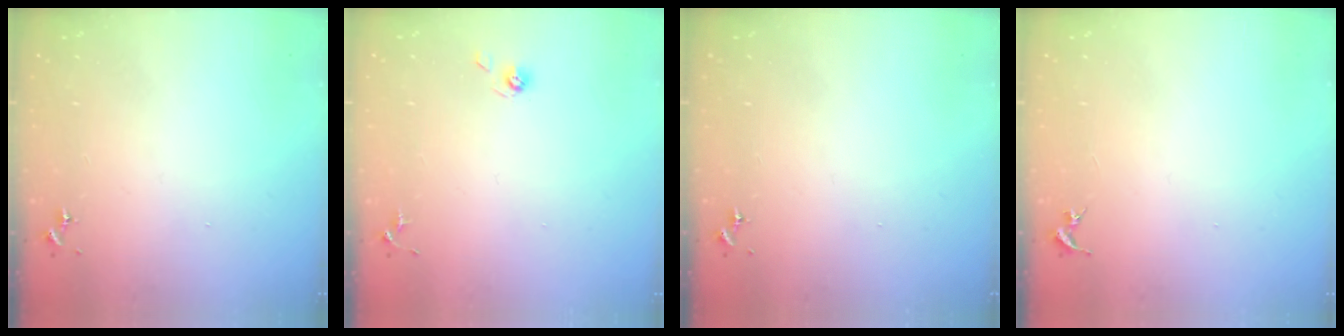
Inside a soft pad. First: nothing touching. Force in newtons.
{"total": 3.9, "press": 3.5, "slide": 1.7}
{"total": 0.0}
{"total": 0.0}